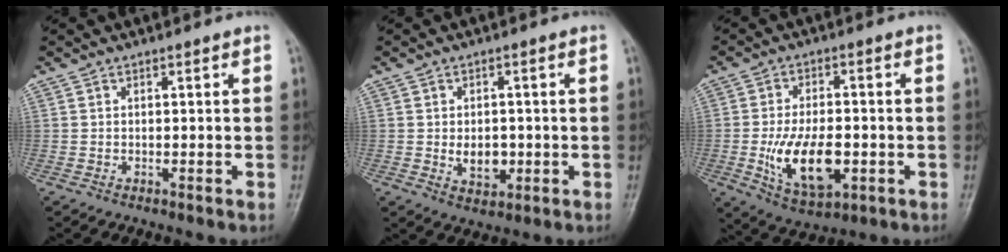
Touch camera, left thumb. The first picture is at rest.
{"total": 5.0, "force": [-0.5, 3.6, 3.5], "torque": [-0.038, -0.003, 0.000]}
{"total": 12.5, "force": [-2.6, 6.6, 10.3], "torque": [-0.175, 0.000, -0.034]}